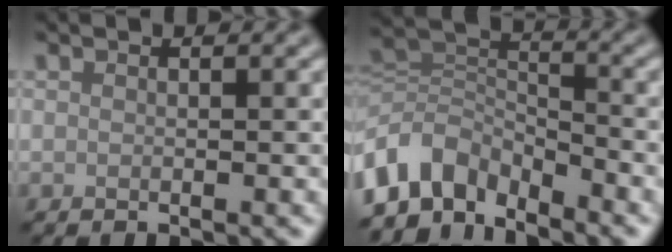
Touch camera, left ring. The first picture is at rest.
{"total": 6.4, "force": [-4.5, 3.6, 2.7], "torque": [-0.040, 0.000, -0.093]}